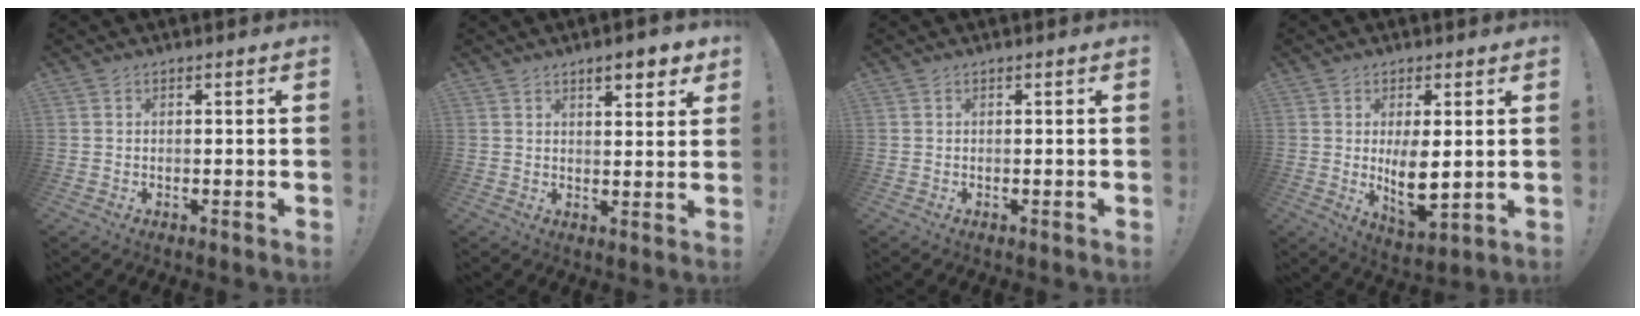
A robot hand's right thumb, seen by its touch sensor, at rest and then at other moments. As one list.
[{"total": 6.2, "force": [4.2, 2.1, 4.1], "torque": [-0.039, -0.025, 0.065]}, {"total": 0.0}, {"total": 9.1, "force": [1.1, 4.0, 8.1], "torque": [-0.122, -0.026, 0.023]}]